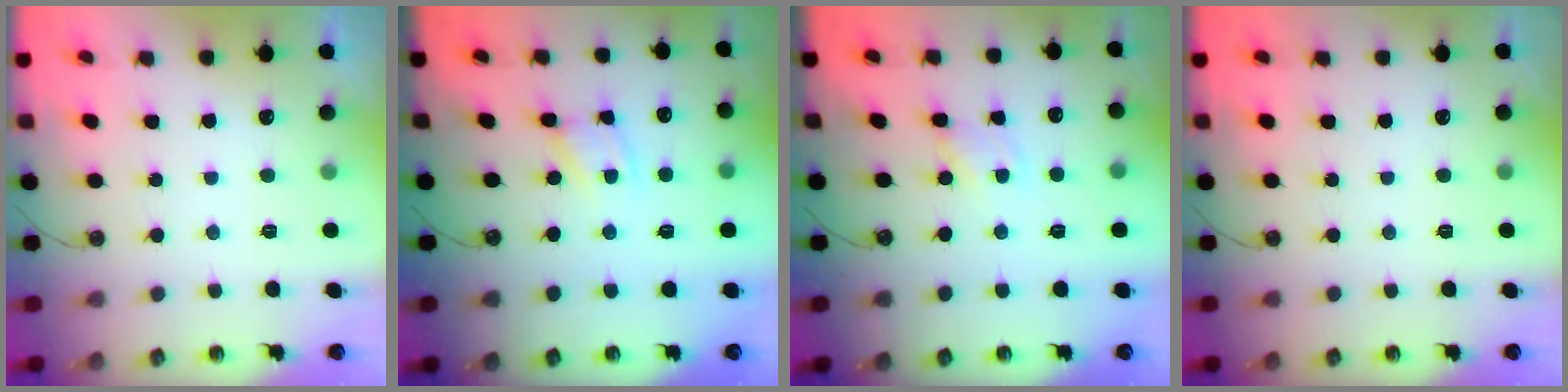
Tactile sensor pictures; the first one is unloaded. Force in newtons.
{"total": 3.2, "press": 3.2, "slide": 0.2}
{"total": 1.6, "press": 1.6, "slide": 0.2}
{"total": 0.0}